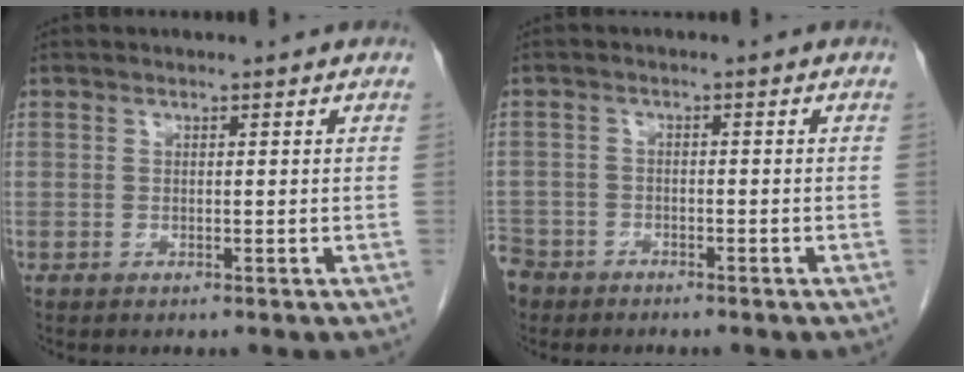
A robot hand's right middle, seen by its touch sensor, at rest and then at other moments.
{"total": 6.0, "force": [-4.5, 3.9, 0.6], "torque": [-0.027, -0.003, -0.089]}